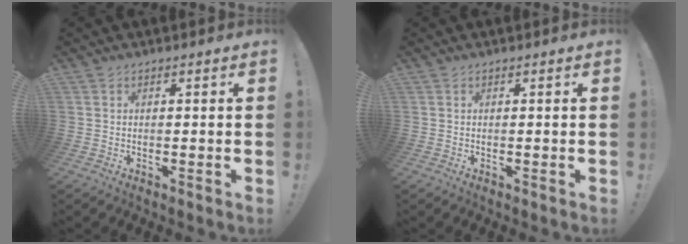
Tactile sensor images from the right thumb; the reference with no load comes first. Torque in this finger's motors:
{"motor_torque": [0.00, 0.00, -0.09, 0.09, 0.00]}